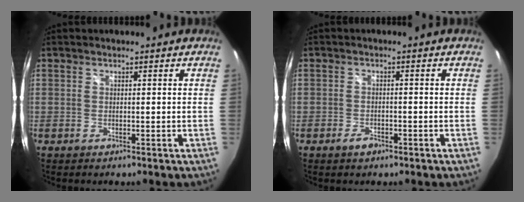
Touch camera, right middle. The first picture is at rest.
{"total": 2.1, "force": [-1.4, 1.1, 1.1], "torque": [-0.021, -0.001, -0.025]}